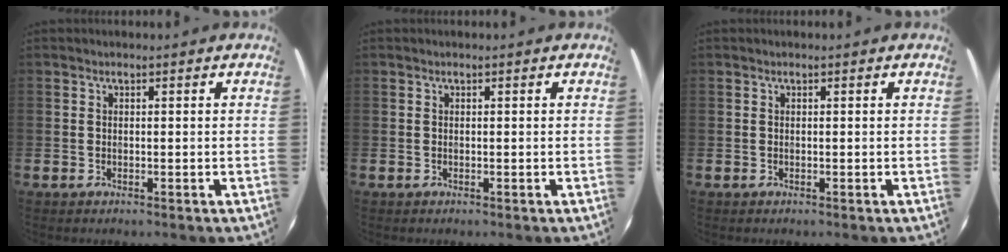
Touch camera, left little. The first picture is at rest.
{"total": 0.0}
{"total": 0.0}